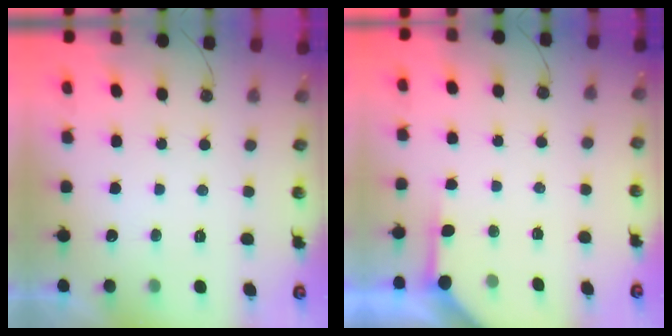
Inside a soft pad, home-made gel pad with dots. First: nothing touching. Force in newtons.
{"total": 3.9, "press": 3.9, "slide": 0.4}